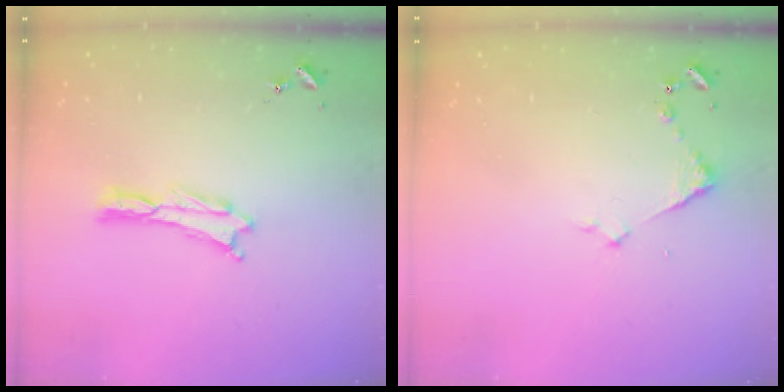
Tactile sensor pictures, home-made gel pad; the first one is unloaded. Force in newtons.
{"total": 2.9, "press": 2.9, "slide": 0.3}